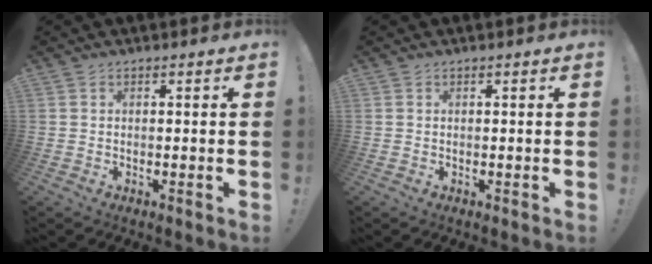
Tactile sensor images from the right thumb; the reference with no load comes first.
{"total": 0.0}